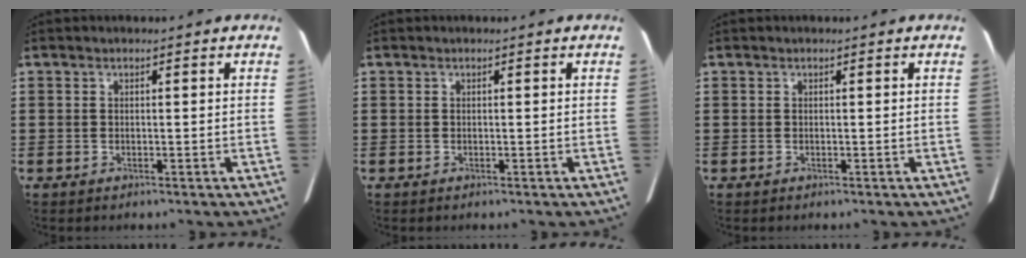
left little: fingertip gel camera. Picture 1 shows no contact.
{"total": 0.0}
{"total": 0.0}